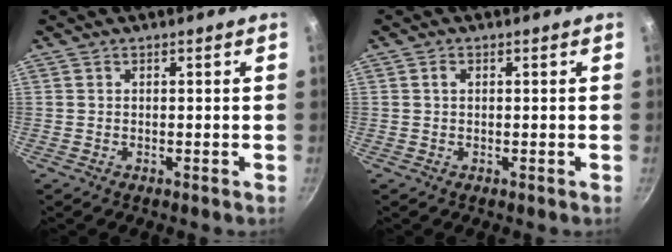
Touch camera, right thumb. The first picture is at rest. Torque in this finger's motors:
{"motor_torque": [-0.12, 0.24, 0.30, -0.20, 0.00]}